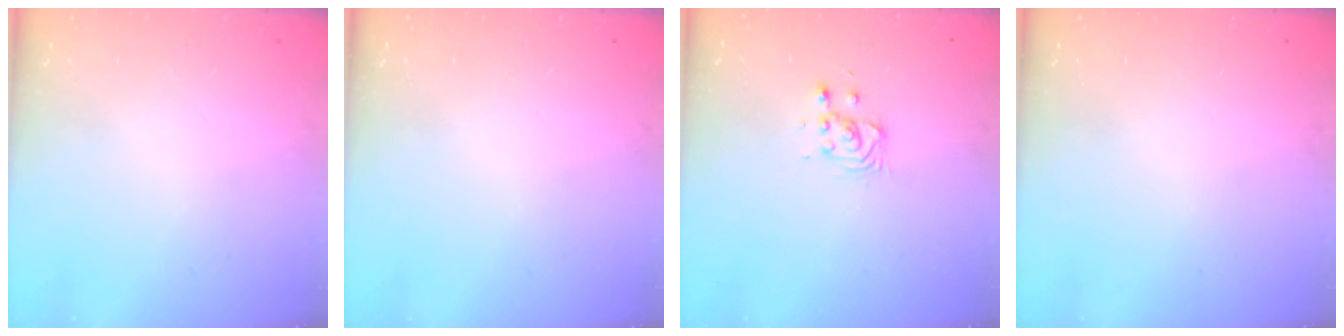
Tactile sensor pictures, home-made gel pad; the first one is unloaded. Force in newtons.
{"total": 0.0}
{"total": 3.2, "press": 3.2, "slide": 0.2}
{"total": 0.0}